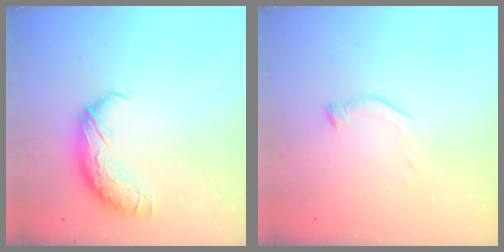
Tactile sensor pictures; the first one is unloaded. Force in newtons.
{"total": 6.4, "press": 6.3, "slide": 1.1}